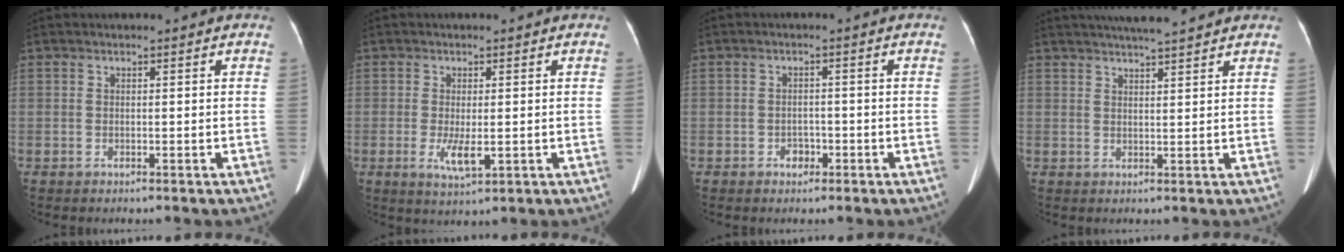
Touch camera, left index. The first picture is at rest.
{"total": 3.9, "force": [-0.8, 1.1, 3.6], "torque": [-0.071, -0.010, -0.008]}
{"total": 1.9, "force": [-1.1, 1.3, 0.7], "torque": [-0.010, 0.004, -0.015]}
{"total": 8.2, "force": [7.2, 0.6, 3.8], "torque": [-0.060, 0.026, 0.100]}